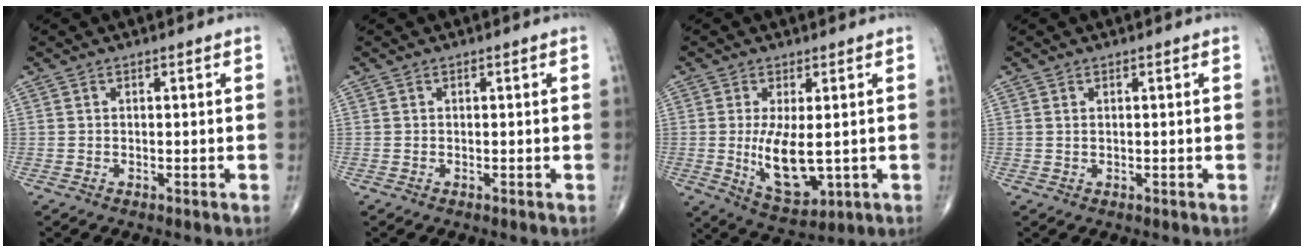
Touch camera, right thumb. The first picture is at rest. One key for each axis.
{"total": 0.0}
{"total": 9.8, "fx": -0.4, "fy": 4.2, "fz": 8.8, "tx": -0.153, "ty": -0.025, "tz": 0.010}
{"total": 0.6, "fx": 0.3, "fy": 0.3, "fz": 0.4, "tx": -0.009, "ty": 0.000, "tz": 0.007}